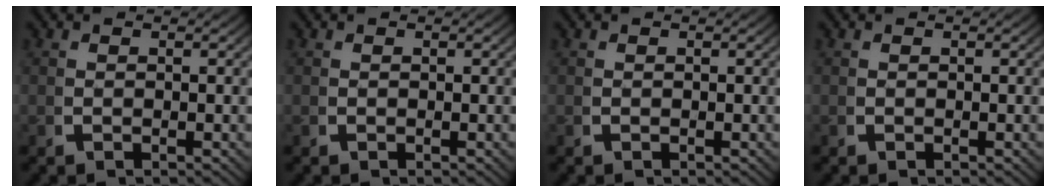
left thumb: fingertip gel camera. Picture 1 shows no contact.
{"total": 0.0}
{"total": 0.0}
{"total": 0.0}